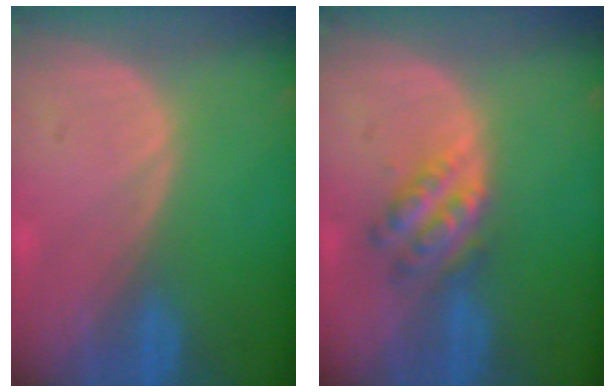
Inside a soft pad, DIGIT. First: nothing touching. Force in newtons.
{"total": 5.4, "press": 4.9, "slide": 2.2}